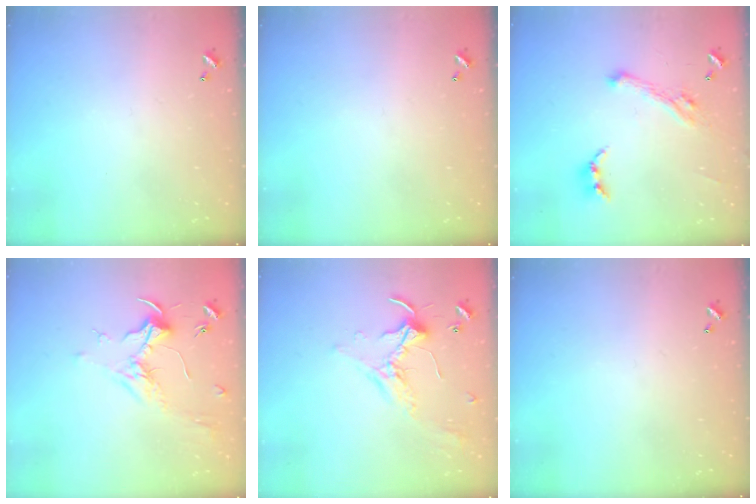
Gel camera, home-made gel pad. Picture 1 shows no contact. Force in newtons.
{"total": 0.0}
{"total": 5.1, "press": 5.0, "slide": 1.0}
{"total": 1.9, "press": 1.7, "slide": 0.8}
{"total": 1.8, "press": 1.8, "slide": 0.2}
{"total": 0.0}